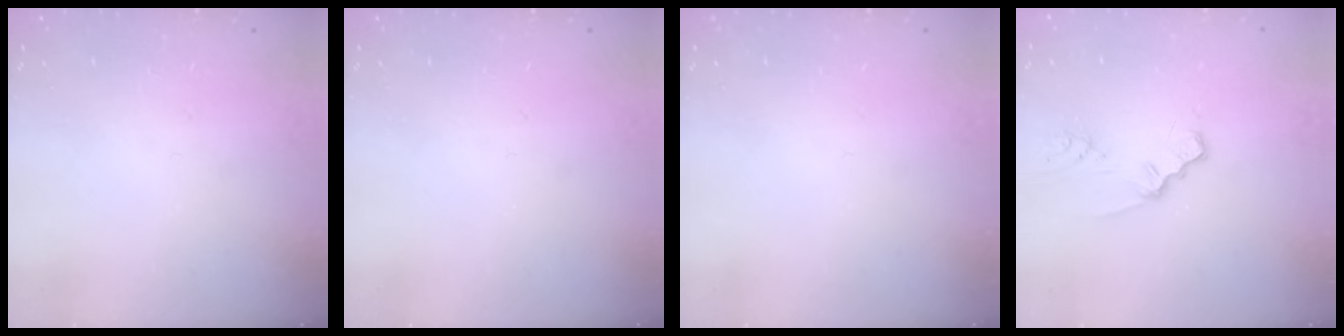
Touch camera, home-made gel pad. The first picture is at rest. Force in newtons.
{"total": 0.0}
{"total": 0.0}
{"total": 1.5, "press": 1.5, "slide": 0.1}